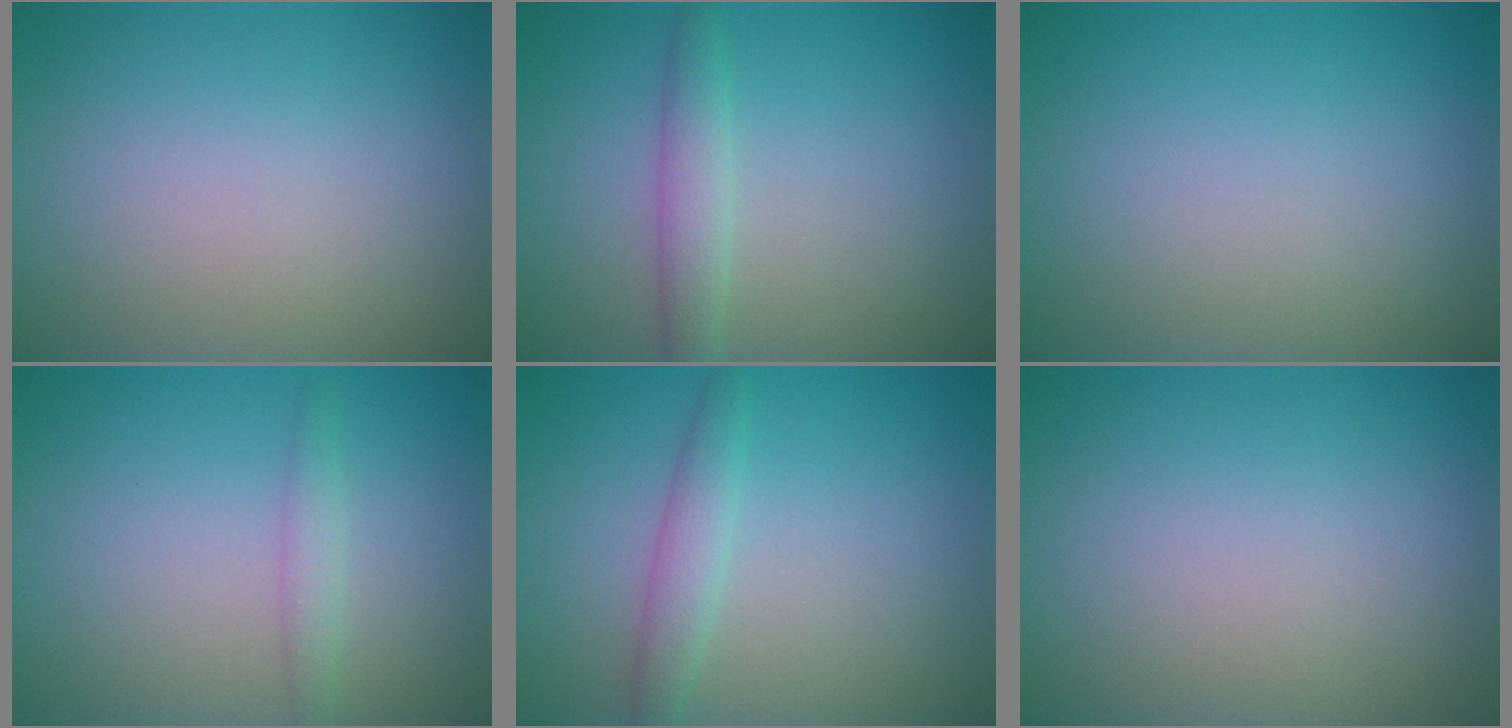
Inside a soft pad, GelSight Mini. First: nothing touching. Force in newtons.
{"total": 2.1, "press": 2.1, "slide": 0.1}
{"total": 0.0}
{"total": 1.3, "press": 1.3, "slide": 0.1}
{"total": 2.1, "press": 2.1, "slide": 0.1}
{"total": 0.0}